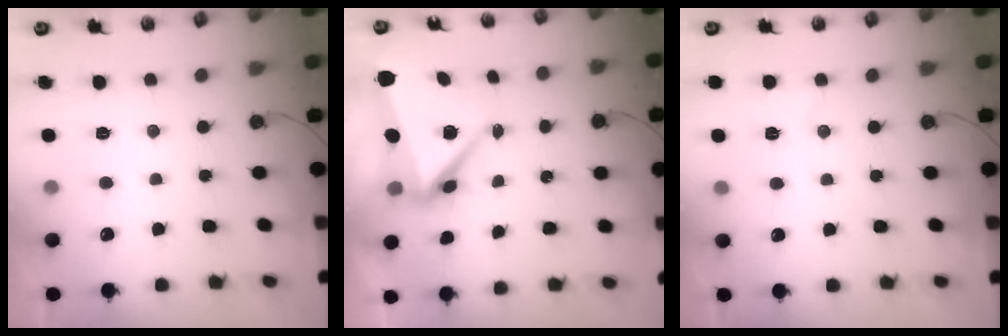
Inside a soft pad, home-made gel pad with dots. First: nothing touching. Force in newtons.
{"total": 8.4, "press": 8.2, "slide": 1.7}
{"total": 4.5, "press": 4.5, "slide": 0.5}